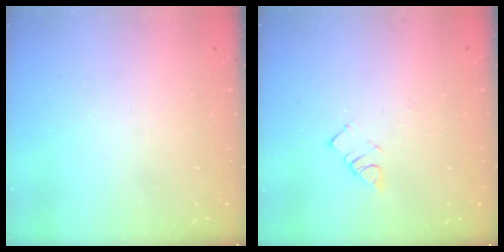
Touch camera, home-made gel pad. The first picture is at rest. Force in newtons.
{"total": 3.6, "press": 3.6, "slide": 0.4}